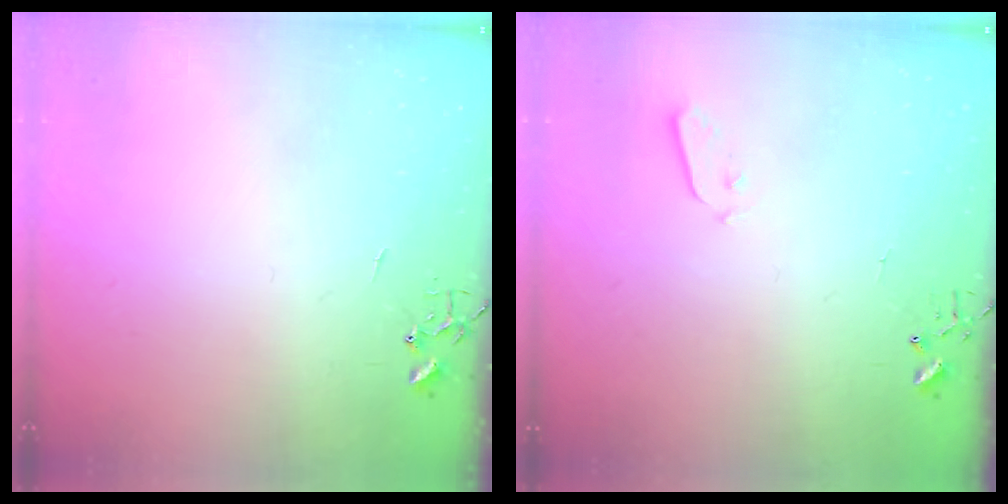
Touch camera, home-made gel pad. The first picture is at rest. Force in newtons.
{"total": 2.5, "press": 2.5, "slide": 0.4}